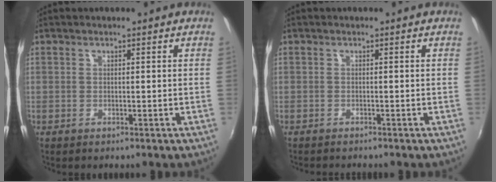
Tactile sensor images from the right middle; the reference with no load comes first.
{"total": 1.5, "force": [-1.4, 0.2, 0.3], "torque": [-0.010, -0.010, -0.025]}